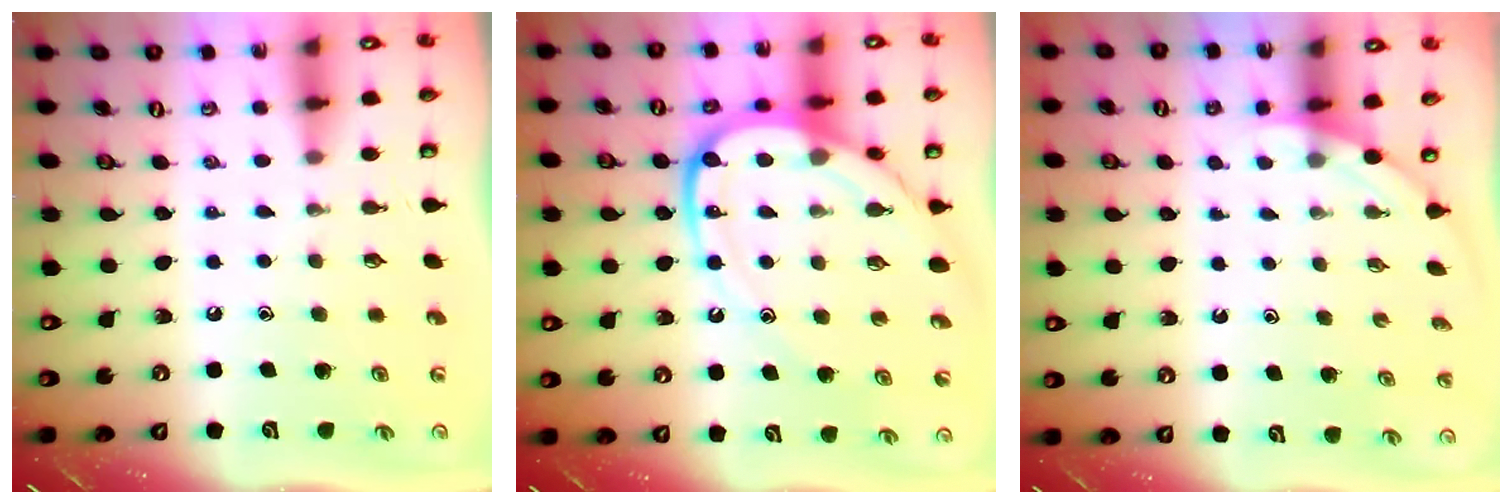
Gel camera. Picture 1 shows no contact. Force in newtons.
{"total": 16.3, "press": 16.2, "slide": 1.8}
{"total": 1.7, "press": 1.7, "slide": 0.0}